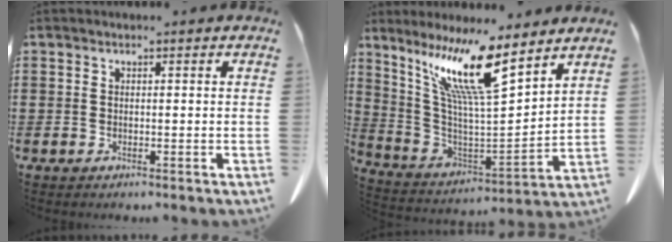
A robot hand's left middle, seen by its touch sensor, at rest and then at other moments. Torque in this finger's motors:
{"motor_torque": [2.14, 0.00, 1.05, 0.21]}